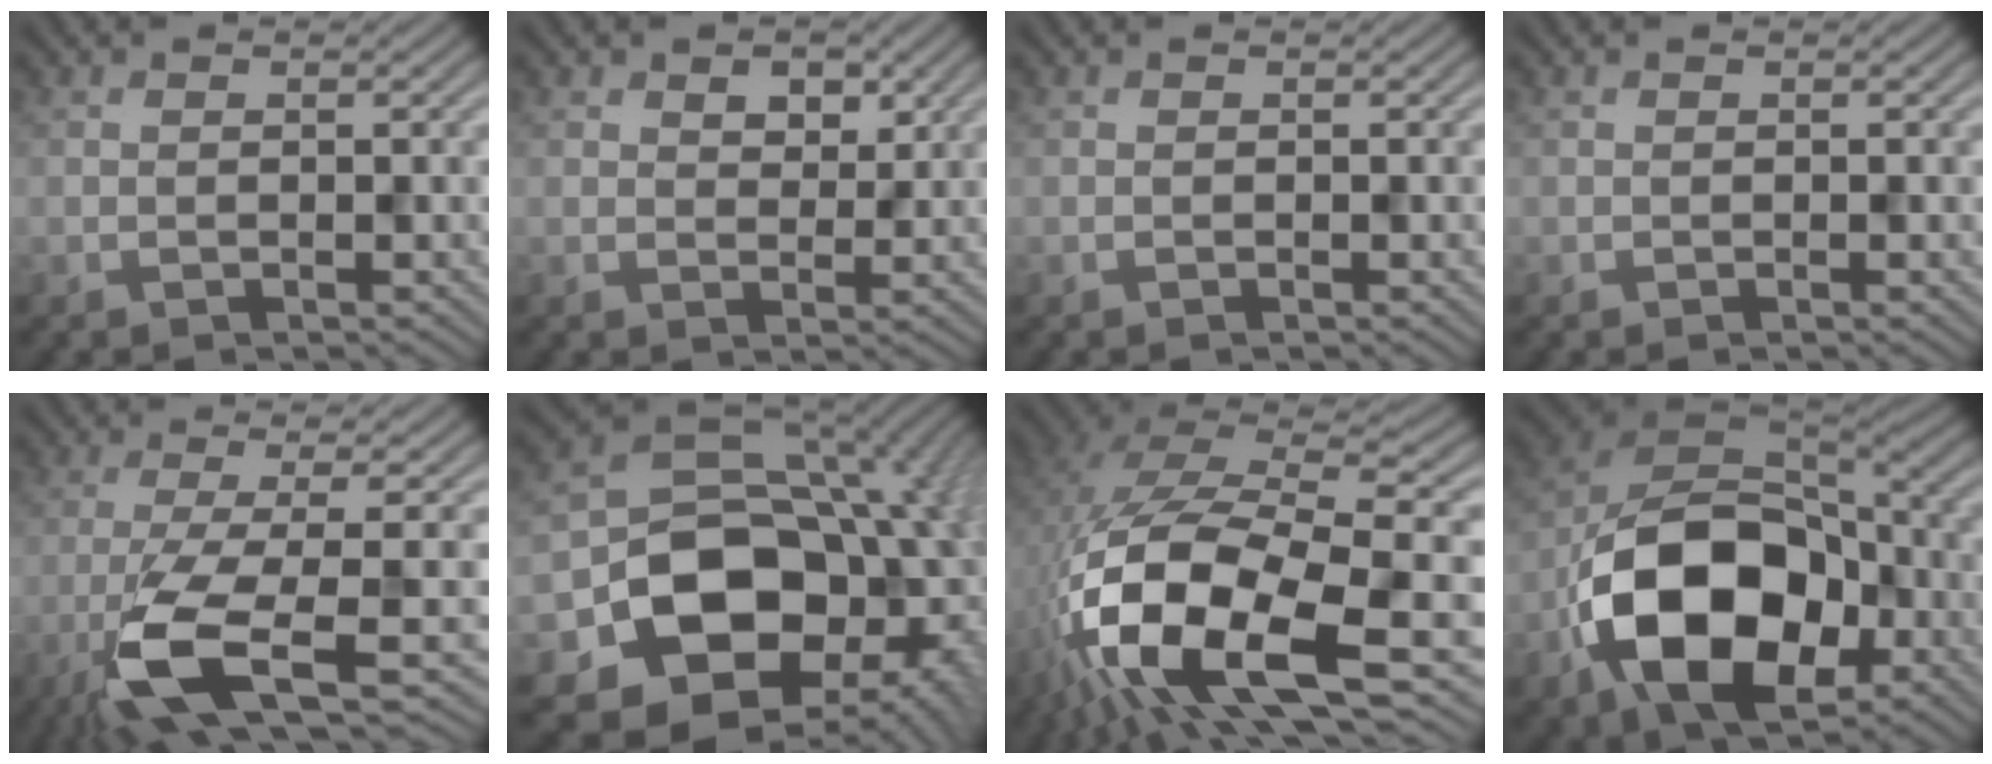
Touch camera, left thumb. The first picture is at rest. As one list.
[{"total": 3.1, "force": [1.8, 1.9, 1.7], "torque": [-0.029, -0.004, 0.029]}, {"total": 0.0}, {"total": 0.0}, {"total": 10.3, "force": [-4.1, 2.2, 9.2], "torque": [-0.165, -0.009, -0.084]}, {"total": 19.5, "force": [-6.2, 14.8, 11.1], "torque": [-0.210, -0.055, -0.071]}, {"total": 17.8, "force": [-4.7, 7.6, 15.4], "torque": [-0.331, -0.019, -0.073]}, {"total": 17.3, "force": [-6.2, 10.8, 12.1], "torque": [-0.228, -0.031, -0.117]}]